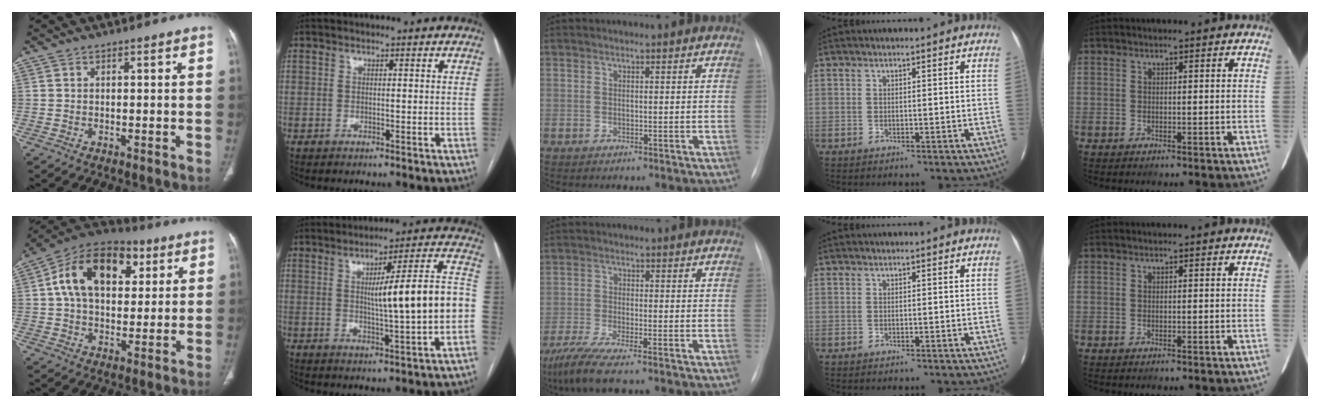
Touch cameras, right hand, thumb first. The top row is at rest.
{"thumb": {"total": 18.3, "force": [5.5, 11.8, 12.9], "torque": [-0.185, 0.009, 0.082]}, "index": {"total": 13.5, "force": [-0.8, 0.7, 13.5], "torque": [-0.185, 0.026, -0.008]}, "middle": {"total": 8.2, "force": [-6.2, 0.8, 5.3], "torque": [-0.106, -0.024, -0.109]}}